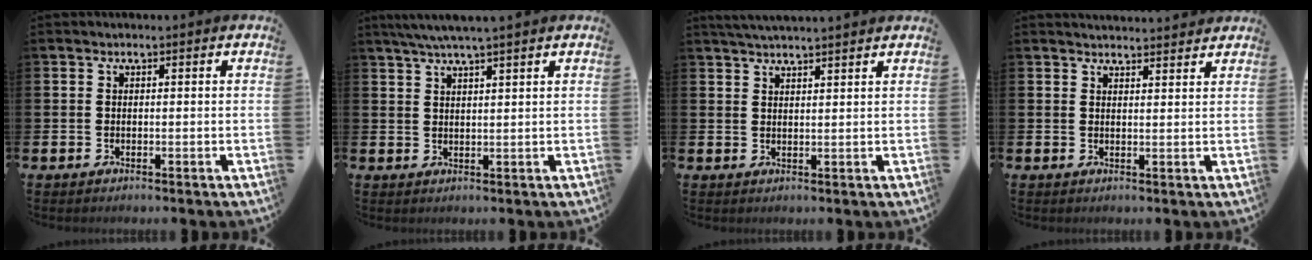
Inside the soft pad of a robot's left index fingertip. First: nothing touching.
{"total": 3.7, "force": [3.3, -0.5, 1.7], "torque": [-0.046, -0.003, 0.062]}
{"total": 3.0, "force": [3.0, -0.3, 0.3], "torque": [-0.009, -0.010, 0.054]}
{"total": 2.7, "force": [2.6, 0.2, 0.0], "torque": [0.005, -0.018, 0.046]}